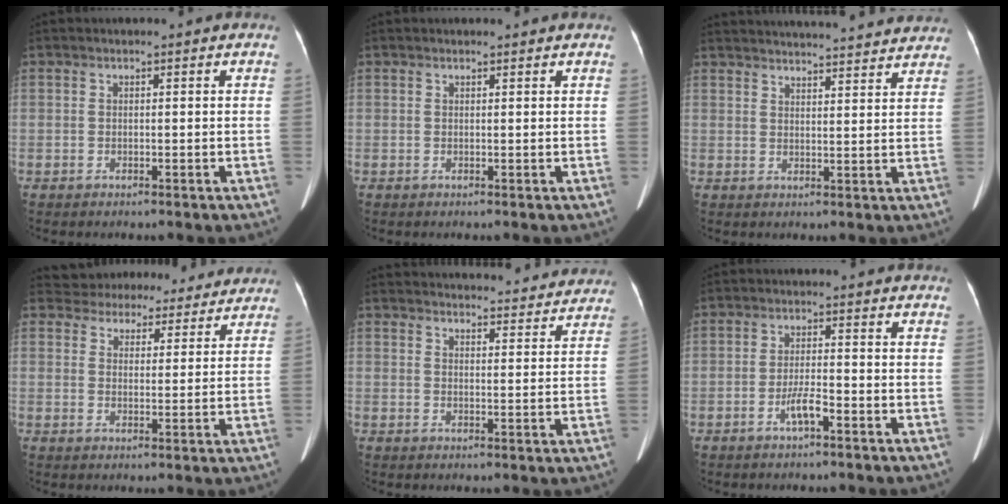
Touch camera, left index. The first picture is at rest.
{"total": 1.9, "force": [1.8, 0.3, 0.6], "torque": [-0.008, 0.002, 0.019]}
{"total": 25.2, "force": [23.9, 3.2, 7.4], "torque": [-0.116, -0.017, 0.298]}
{"total": 16.1, "force": [14.9, 5.4, 2.9], "torque": [-0.035, 0.011, 0.189]}
{"total": 25.9, "force": [24.6, 5.1, 6.1], "torque": [-0.087, -0.020, 0.299]}
{"total": 3.0, "force": [-2.1, 0.0, 2.2], "torque": [-0.043, -0.009, -0.037]}